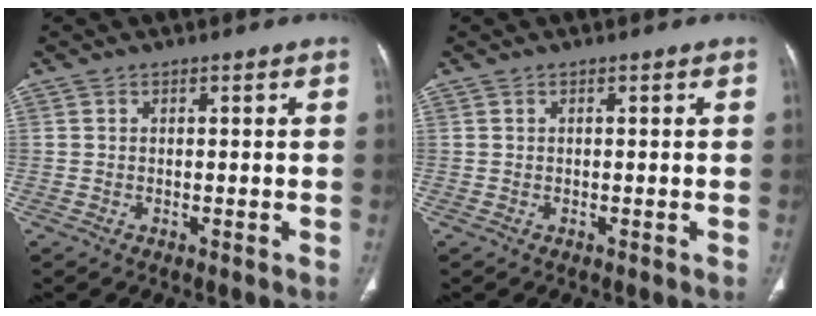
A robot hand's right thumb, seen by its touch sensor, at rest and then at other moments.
{"total": 0.0}